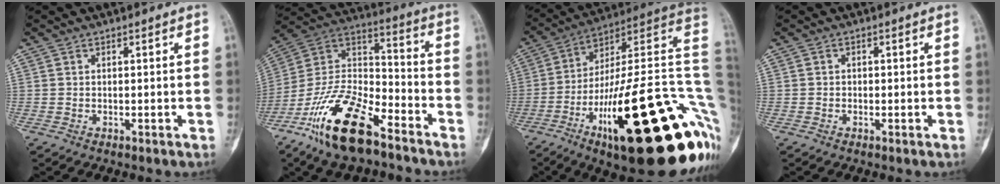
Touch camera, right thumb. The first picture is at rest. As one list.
[{"total": 20.6, "force": [-13.1, 8.5, 13.5], "torque": [-0.252, 0.075, -0.241]}, {"total": 36.9, "force": [-9.5, 10.5, 34.1], "torque": [-0.387, 0.074, -0.145]}, {"total": 0.6, "force": [-0.3, 0.5, 0.0], "torque": [0.009, 0.002, -0.012]}]